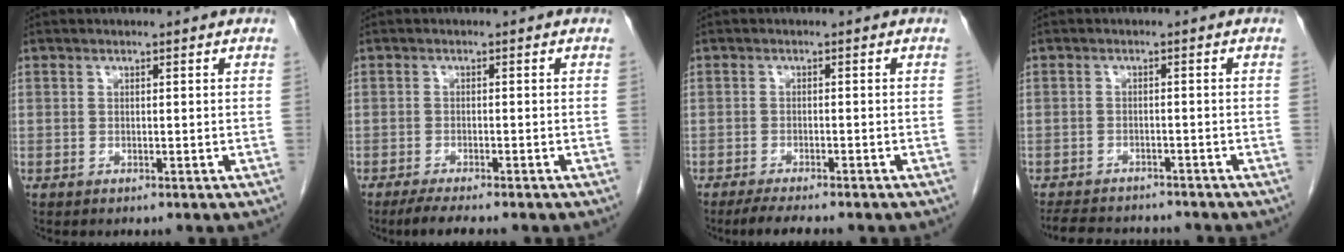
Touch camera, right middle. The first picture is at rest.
{"total": 4.8, "force": [-3.9, 0.4, 2.8], "torque": [-0.047, -0.012, -0.059]}
{"total": 5.1, "force": [-4.2, 0.3, 2.9], "torque": [-0.046, -0.012, -0.063]}
{"total": 9.1, "force": [-8.4, 2.4, 2.8], "torque": [-0.052, -0.002, -0.115]}